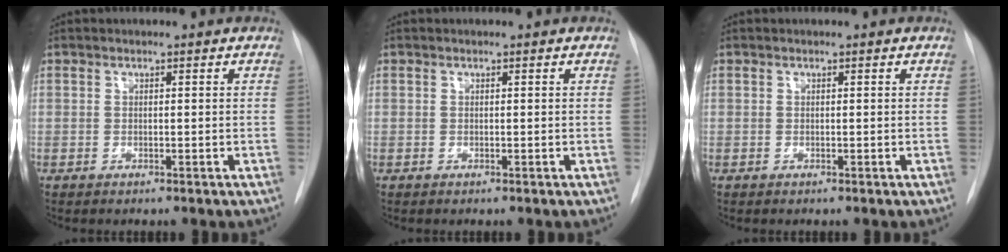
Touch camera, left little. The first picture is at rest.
{"total": 0.0}
{"total": 0.0}